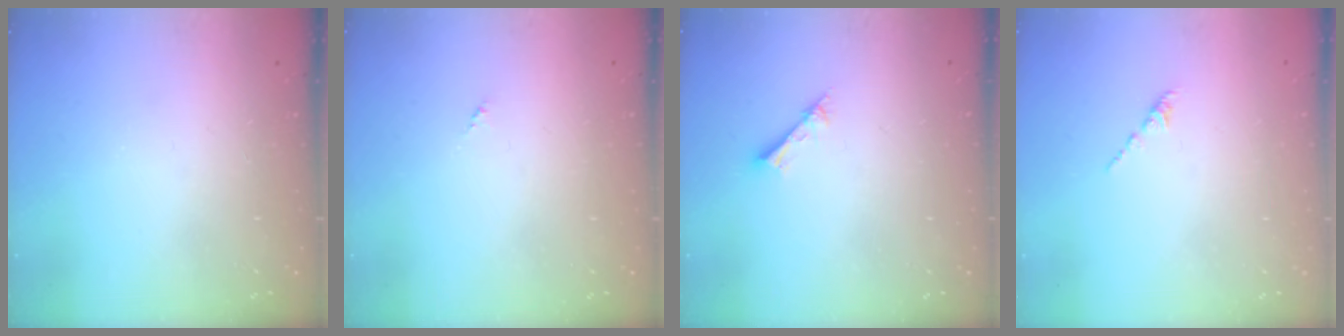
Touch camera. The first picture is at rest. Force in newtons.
{"total": 0.0}
{"total": 1.6, "press": 1.6, "slide": 0.2}
{"total": 1.6, "press": 1.5, "slide": 0.6}